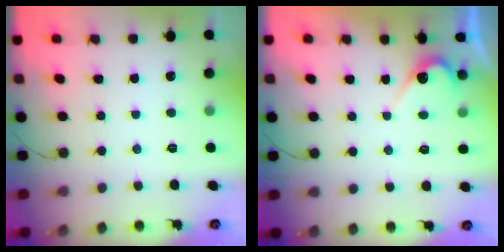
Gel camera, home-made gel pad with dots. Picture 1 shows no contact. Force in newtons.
{"total": 4.3, "press": 4.3, "slide": 0.3}